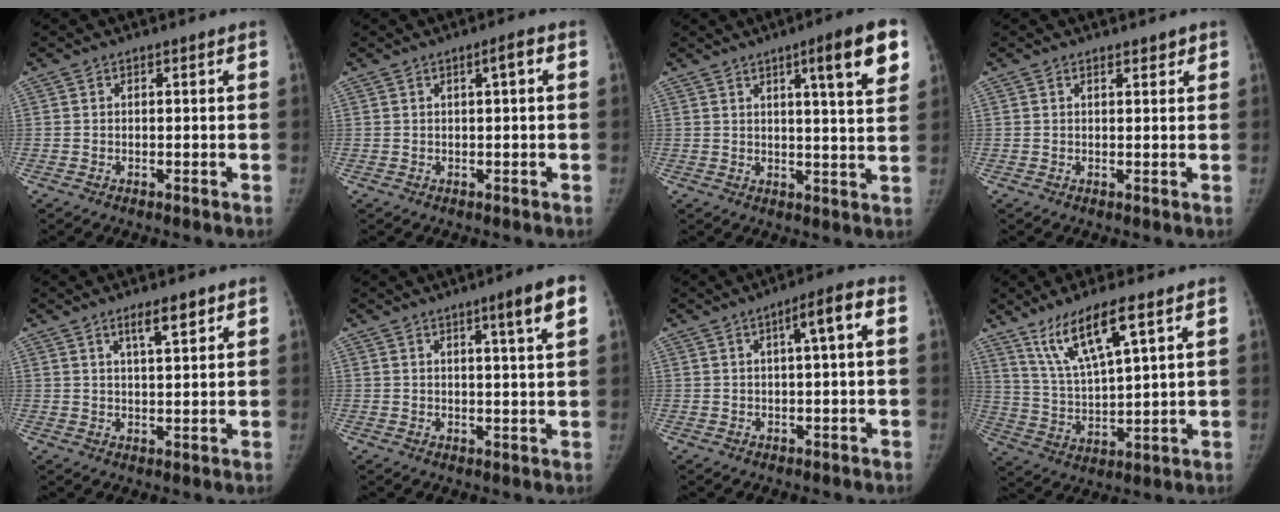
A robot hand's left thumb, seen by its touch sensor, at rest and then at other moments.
{"total": 2.0, "force": [0.4, 0.3, 1.9], "torque": [-0.026, 0.006, 0.003]}
{"total": 11.2, "force": [5.4, 1.4, 9.6], "torque": [-0.119, -0.021, 0.070]}
{"total": 1.4, "force": [1.2, 0.6, 0.6], "torque": [0.002, -0.006, 0.016]}
{"total": 4.7, "force": [2.9, 1.1, 3.5], "torque": [-0.048, -0.015, 0.049]}
{"total": 6.2, "force": [3.1, 0.0, 5.4], "torque": [-0.076, -0.012, 0.044]}
{"total": 5.0, "force": [0.9, 0.6, 4.9], "torque": [-0.072, 0.021, 0.009]}
{"total": 12.2, "force": [7.3, 2.4, 9.4], "torque": [-0.178, -0.028, 0.149]}